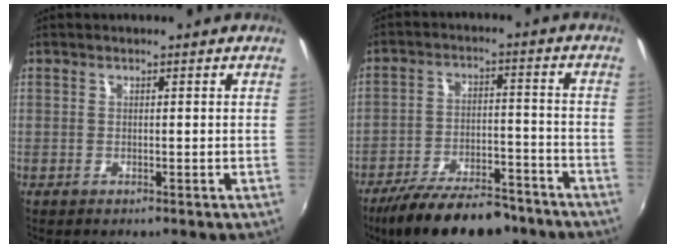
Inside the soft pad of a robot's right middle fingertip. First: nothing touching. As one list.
[{"total": 18.0, "force": [-14.4, 5.8, 9.1], "torque": [-0.173, -0.021, -0.215]}]